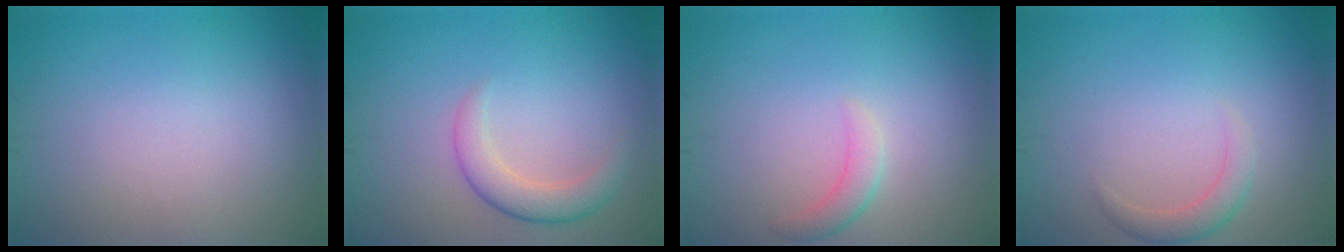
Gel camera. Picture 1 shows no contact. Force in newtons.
{"total": 2.9, "press": 2.9, "slide": 0.2}
{"total": 1.6, "press": 1.6, "slide": 0.0}
{"total": 1.9, "press": 1.9, "slide": 0.0}